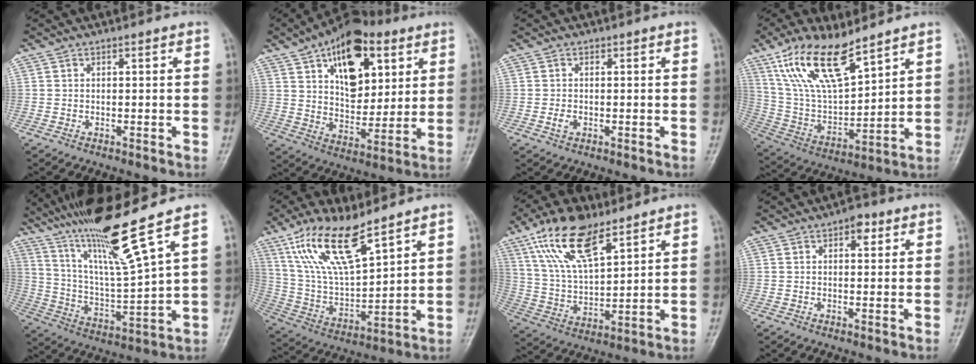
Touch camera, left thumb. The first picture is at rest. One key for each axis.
{"total": 17.8, "fx": 7.7, "fy": 10.3, "fz": 12.3, "tx": -0.142, "ty": -0.027, "tz": 0.126}
{"total": 1.7, "fx": -0.4, "fy": 1.3, "fz": 1.0, "tx": -0.013, "ty": 0.001, "tz": -0.009}
{"total": 17.1, "fx": 11.0, "fy": 6.0, "fz": 11.5, "tx": -0.200, "ty": -0.046, "tz": 0.227}
{"total": 16.9, "fx": 11.8, "fy": -0.4, "fz": 12.1, "tx": -0.208, "ty": -0.060, "tz": 0.221}
{"total": 16.2, "fx": 10.4, "fy": 5.2, "fz": 11.2, "tx": -0.200, "ty": -0.044, "tz": 0.216}
{"total": 14.6, "fx": 9.0, "fy": 5.9, "fz": 9.9, "tx": -0.172, "ty": -0.029, "tz": 0.177}
{"total": 3.0, "fx": 1.4, "fy": 1.7, "fz": 2.1, "tx": -0.016, "ty": 0.001, "tz": 0.014}